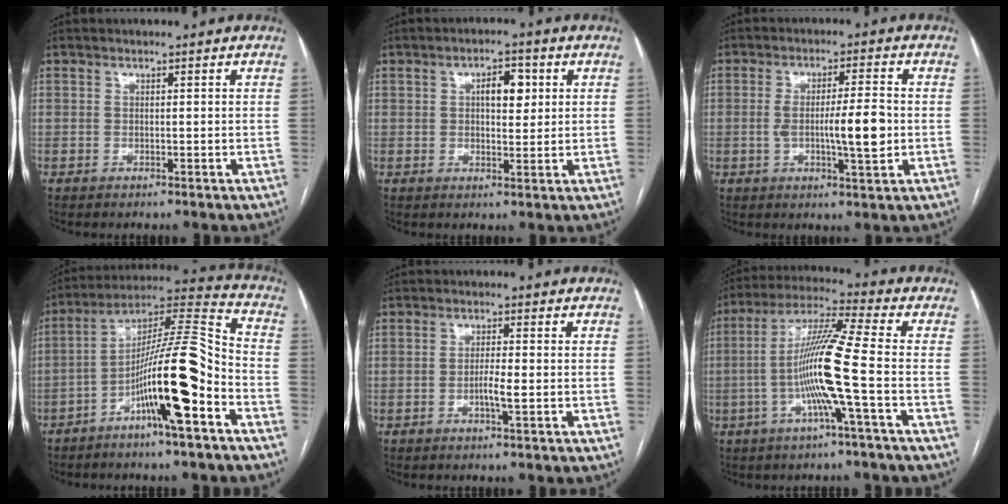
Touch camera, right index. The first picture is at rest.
{"total": 4.7, "force": [1.4, 2.1, 4.0], "torque": [-0.061, 0.010, 0.021]}
{"total": 7.8, "force": [-0.8, 0.9, 7.8], "torque": [-0.128, 0.002, -0.011]}
{"total": 16.2, "force": [-6.5, 1.0, 14.8], "torque": [-0.264, 0.014, -0.111]}
{"total": 2.8, "force": [-0.8, 0.0, 2.7], "torque": [-0.053, -0.002, -0.014]}
{"total": 12.5, "force": [-2.7, -1.3, 12.1], "torque": [-0.232, 0.007, -0.059]}